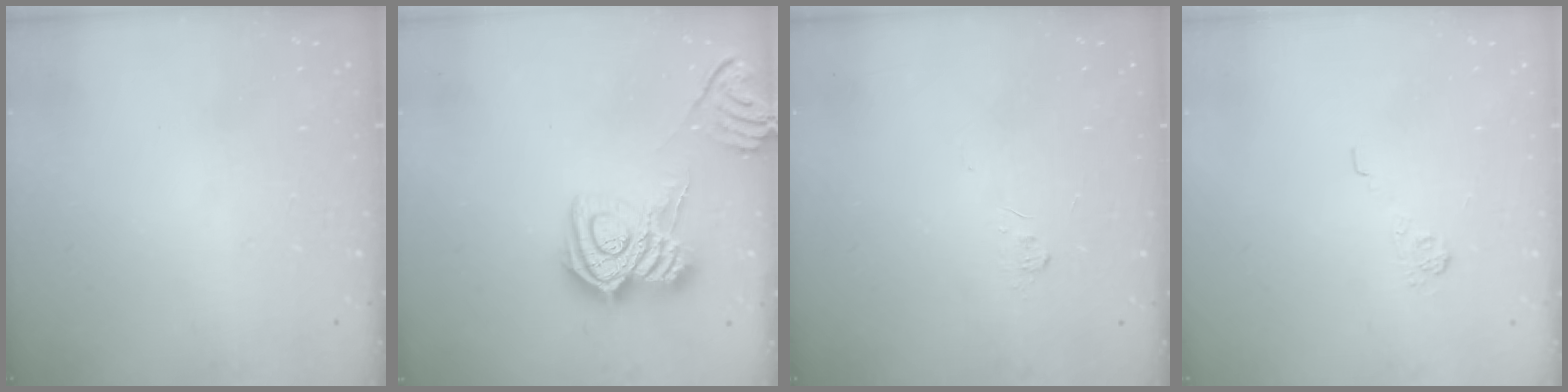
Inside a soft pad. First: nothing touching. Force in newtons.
{"total": 12.8, "press": 12.8, "slide": 0.6}
{"total": 3.6, "press": 3.5, "slide": 0.4}
{"total": 4.1, "press": 3.9, "slide": 1.3}